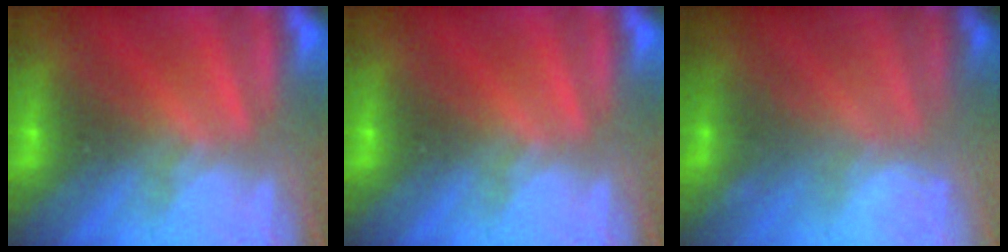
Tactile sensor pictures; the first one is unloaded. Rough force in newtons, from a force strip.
{"total": 0.0}
{"total": 2.5}